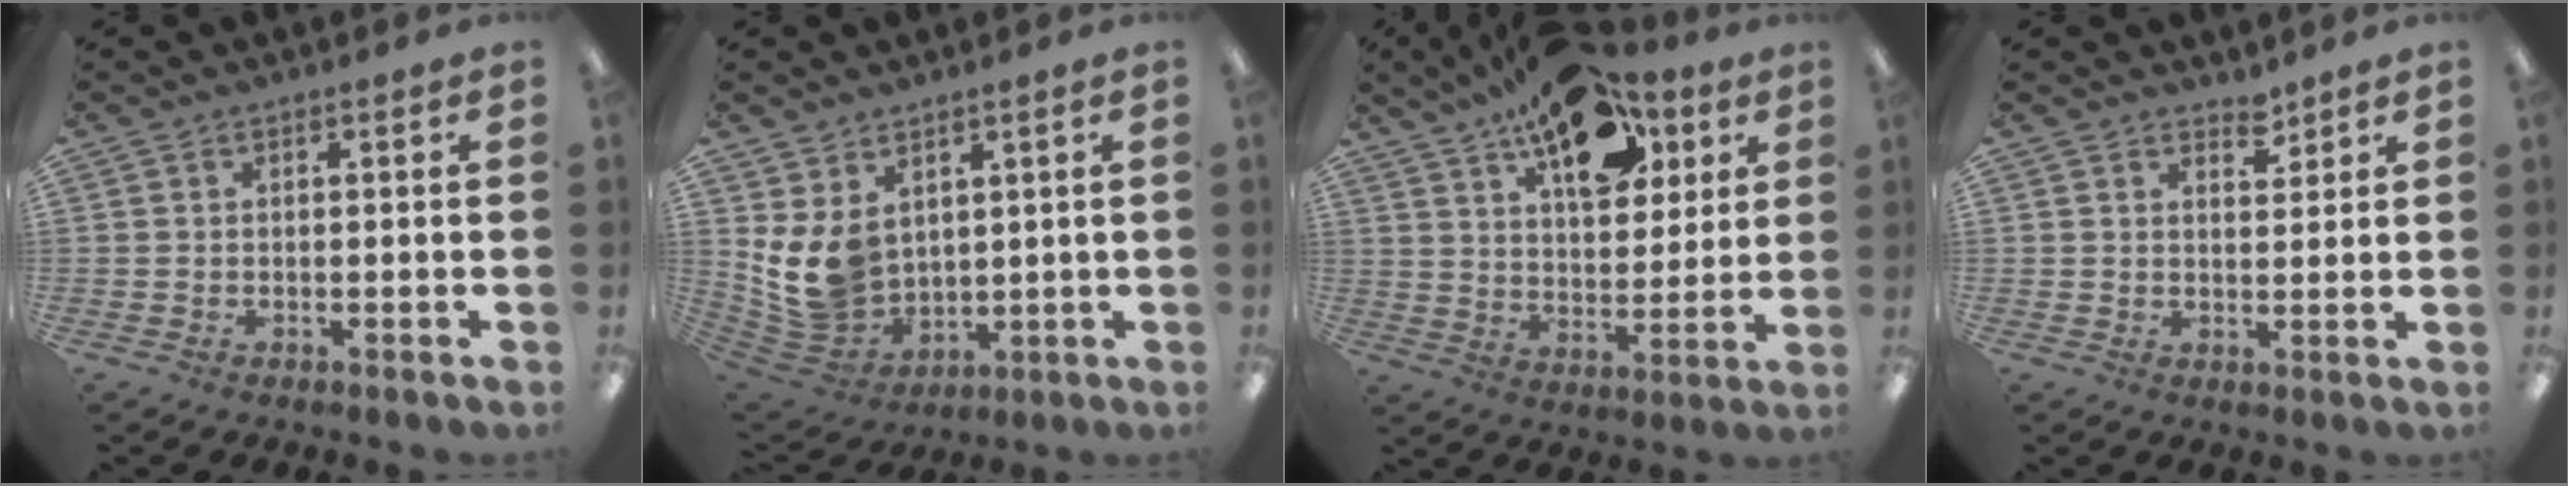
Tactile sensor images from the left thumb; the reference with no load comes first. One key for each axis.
{"total": 10.2, "fx": 4.0, "fy": 7.6, "fz": 5.5, "tx": -0.134, "ty": -0.030, "tz": 0.083}
{"total": 18.9, "fx": 11.8, "fy": 9.8, "fz": 11.1, "tx": -0.164, "ty": -0.057, "tz": 0.203}
{"total": 3.3, "fx": 2.9, "fy": 1.2, "fz": 0.7, "tx": 0.007, "ty": -0.024, "tz": 0.050}